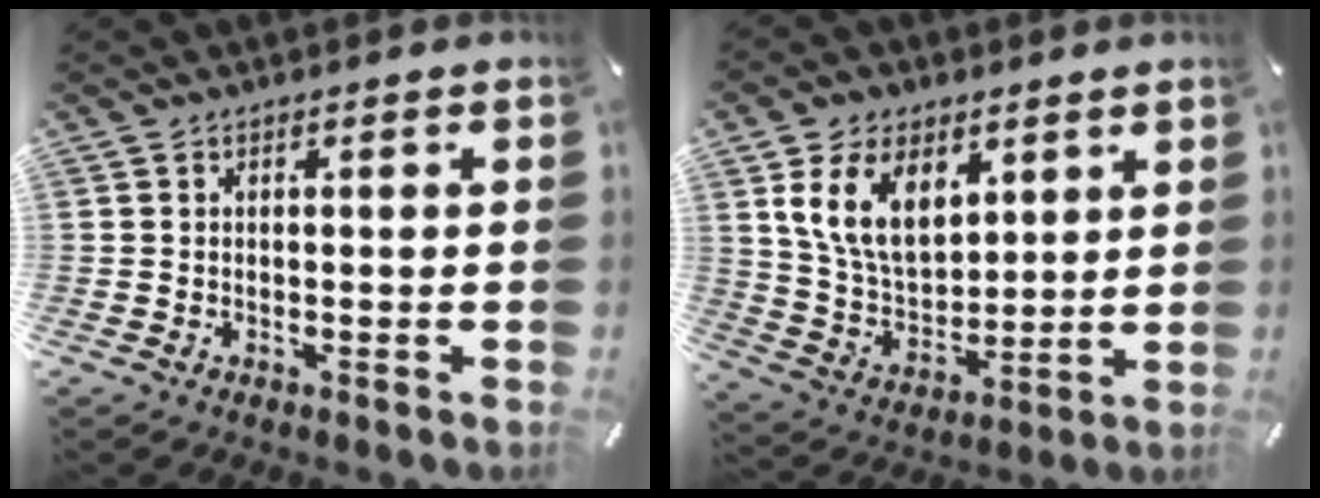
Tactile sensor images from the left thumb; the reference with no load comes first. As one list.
[{"total": 13.8, "force": [6.3, 9.2, 8.1], "torque": [-0.178, -0.017, 0.117]}]